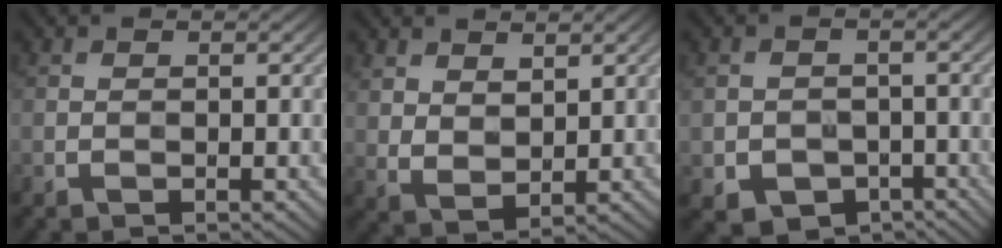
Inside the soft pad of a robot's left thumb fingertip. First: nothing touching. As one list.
[{"total": 4.0, "force": [2.7, 2.1, 2.1], "torque": [-0.053, -0.007, 0.062]}, {"total": 5.1, "force": [-2.0, 4.2, 1.9], "torque": [-0.040, -0.017, -0.029]}]